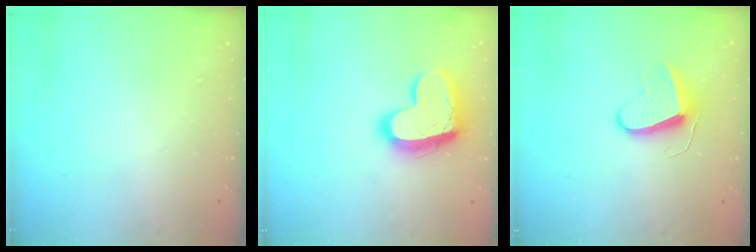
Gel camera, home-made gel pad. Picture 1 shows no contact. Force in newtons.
{"total": 17.5, "press": 17.4, "slide": 1.3}
{"total": 9.4, "press": 9.3, "slide": 0.9}